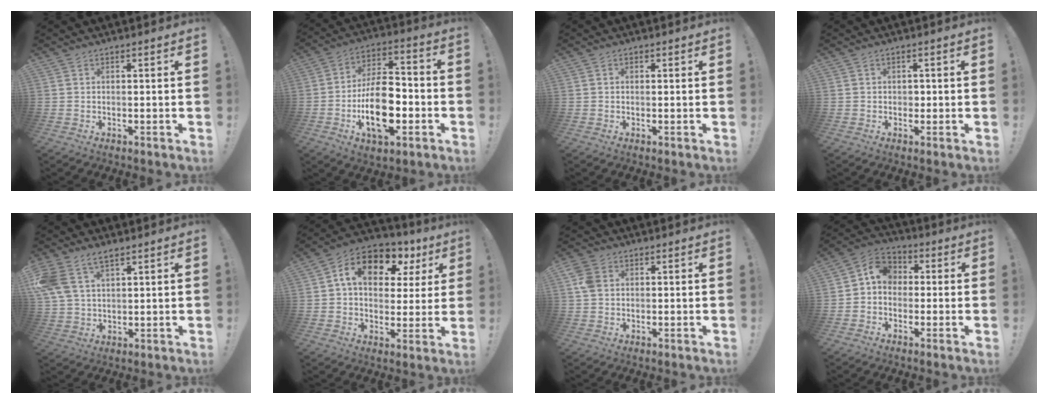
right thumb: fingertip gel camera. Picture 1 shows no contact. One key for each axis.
{"total": 18.6, "fx": -5.5, "fy": 9.9, "fz": 14.7, "tx": -0.263, "ty": 0.028, "tz": -0.089}
{"total": 0.6, "fx": 0.1, "fy": 0.6, "fz": 0.1, "tx": 0.004, "ty": 0.000, "tz": -0.001}
{"total": 1.3, "fx": -0.1, "fy": 1.3, "fz": 0.3, "tx": 0.001, "ty": 0.000, "tz": -0.004}
{"total": 8.1, "fx": 5.0, "fy": 4.2, "fz": 4.7, "tx": -0.092, "ty": -0.016, "tz": 0.098}
{"total": 14.2, "fx": 5.9, "fy": 9.3, "fz": 8.9, "tx": -0.139, "ty": -0.020, "tz": 0.106}
{"total": 5.3, "fx": 1.3, "fy": 4.0, "fz": 3.3, "tx": -0.071, "ty": 0.006, "tz": 0.025}
{"total": 7.6, "fx": 0.0, "fy": 6.5, "fz": 3.9, "tx": -0.068, "ty": 0.018, "tz": 0.004}